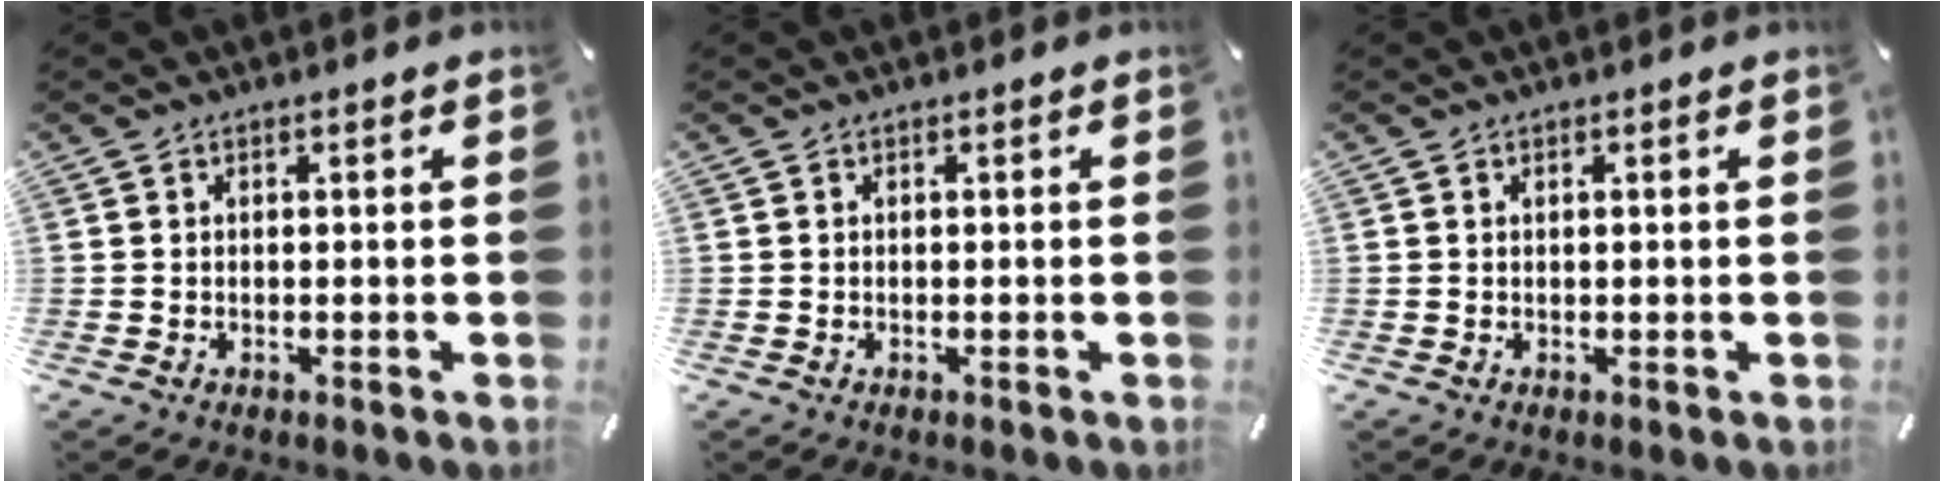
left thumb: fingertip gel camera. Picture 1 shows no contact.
{"total": 0.0}
{"total": 0.0}